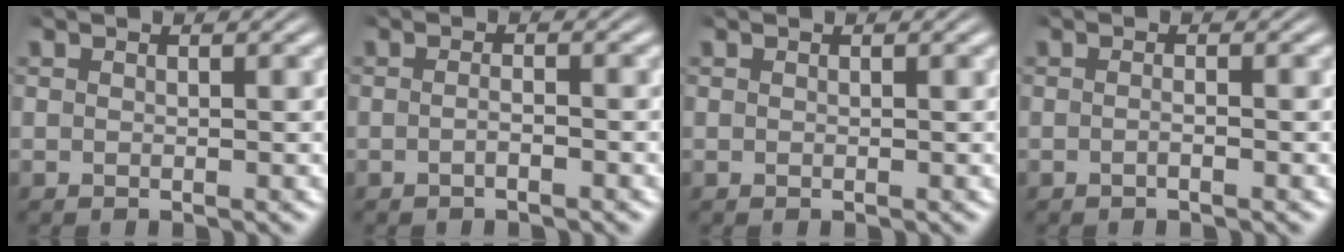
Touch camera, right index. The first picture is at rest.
{"total": 1.3, "force": [-0.9, 0.2, 0.9], "torque": [-0.018, -0.001, -0.019]}
{"total": 0.0}
{"total": 0.9, "force": [-0.6, 0.1, 0.7], "torque": [-0.015, 0.001, -0.015]}